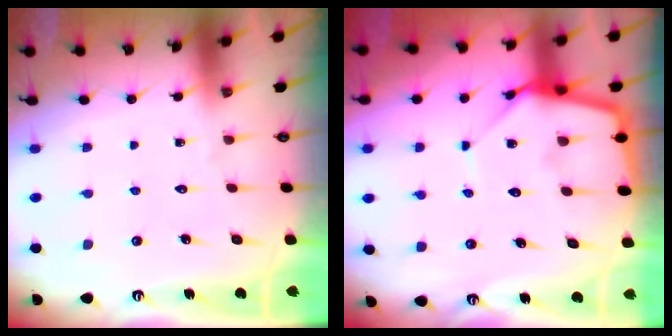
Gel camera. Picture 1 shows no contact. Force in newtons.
{"total": 10.5, "press": 10.5, "slide": 0.9}